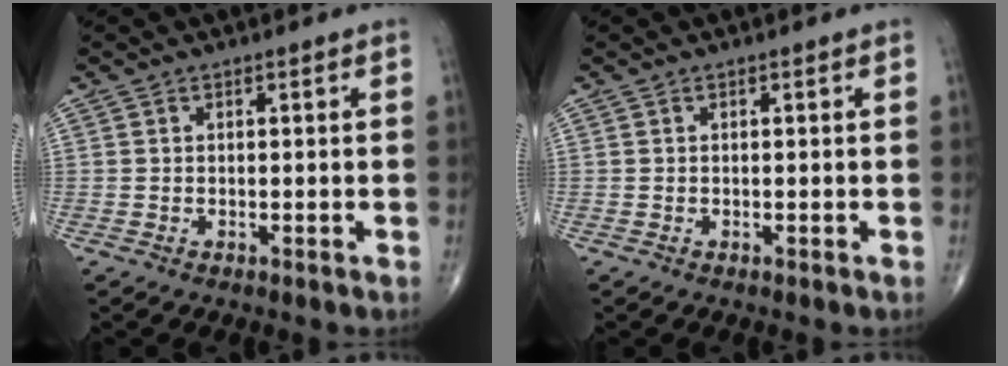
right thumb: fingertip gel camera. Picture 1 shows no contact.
{"total": 0.0}